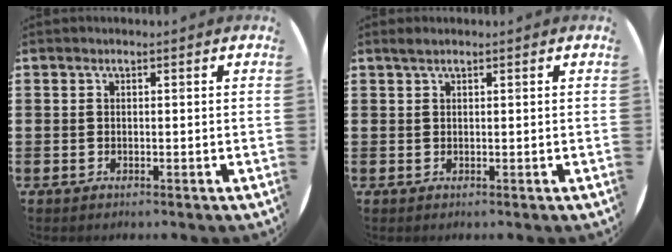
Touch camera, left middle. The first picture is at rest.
{"total": 0.7, "force": [0.6, 0.0, 0.4], "torque": [-0.008, 0.001, 0.012]}